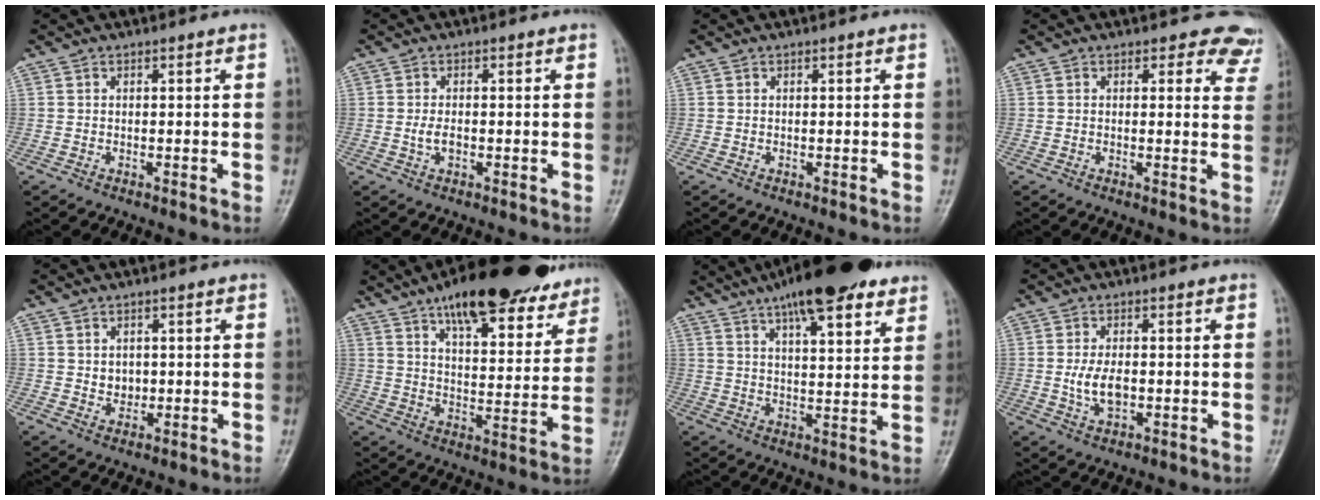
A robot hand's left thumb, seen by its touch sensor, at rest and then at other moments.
{"total": 2.2, "force": [-0.4, 1.3, 1.8], "torque": [-0.034, 0.000, -0.009]}
{"total": 0.0}
{"total": 7.1, "force": [6.0, 3.5, 1.2], "torque": [0.037, -0.024, 0.034]}
{"total": 2.7, "force": [0.4, 2.2, 1.4], "torque": [-0.008, -0.002, 0.009]}
{"total": 23.9, "force": [17.2, 8.3, 14.3], "torque": [-0.164, -0.053, 0.243]}
{"total": 17.6, "force": [11.6, 5.2, 12.1], "torque": [-0.161, -0.028, 0.177]}
{"total": 5.2, "force": [-0.4, 2.9, 4.3], "torque": [-0.081, -0.004, -0.006]}